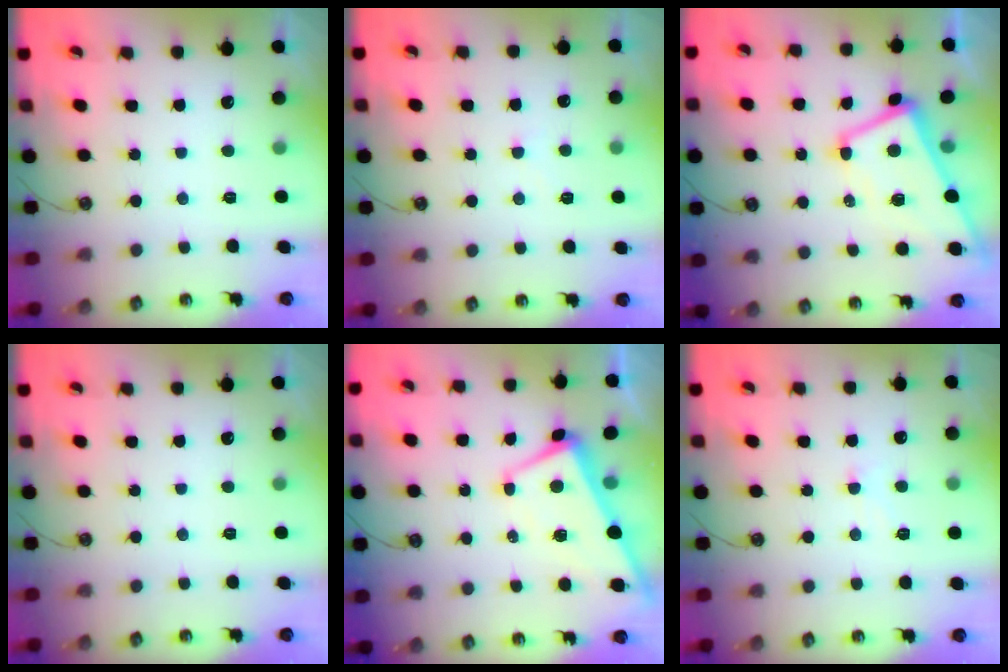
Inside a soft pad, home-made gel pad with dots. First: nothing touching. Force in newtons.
{"total": 4.0, "press": 4.0, "slide": 0.3}
{"total": 2.7, "press": 2.5, "slide": 1.1}
{"total": 0.0}
{"total": 1.9, "press": 1.8, "slide": 0.7}
{"total": 1.9, "press": 1.9, "slide": 0.4}